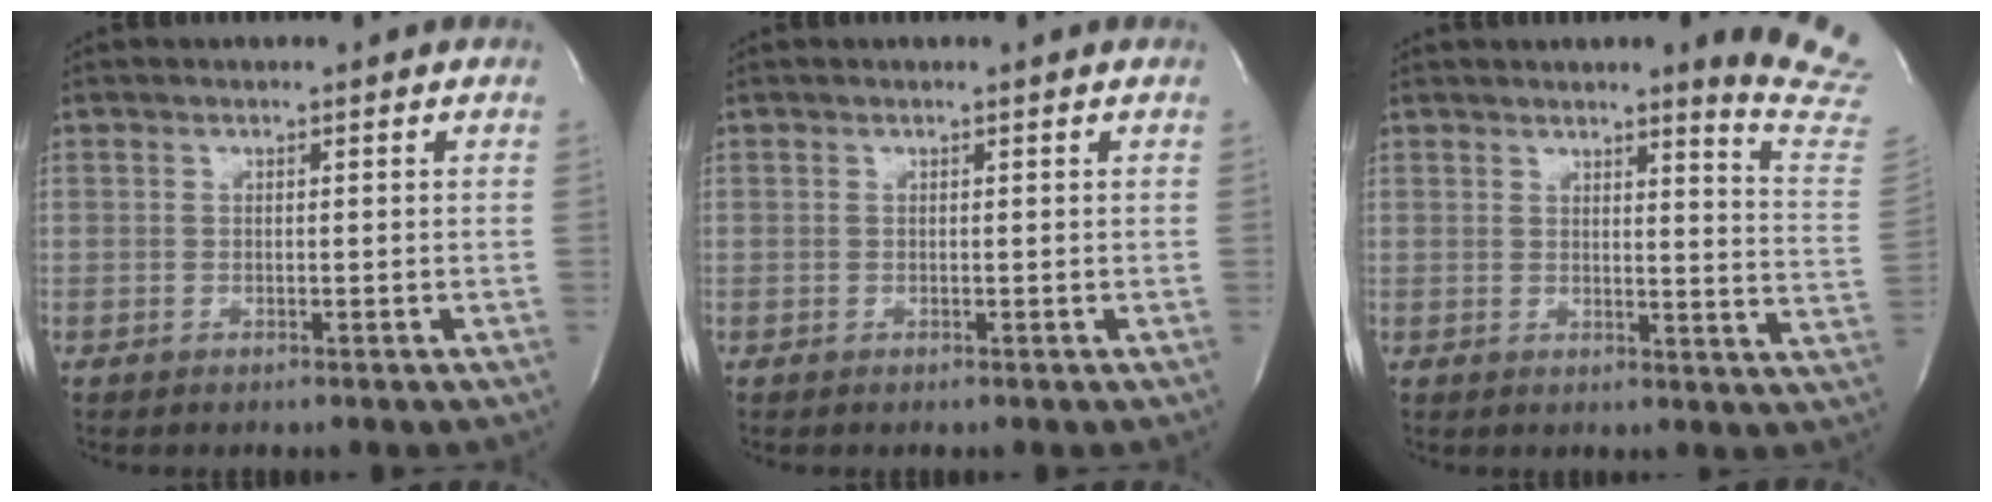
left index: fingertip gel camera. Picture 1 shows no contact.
{"total": 0.0}
{"total": 11.7, "force": [10.3, -0.9, 5.6], "torque": [-0.060, -0.090, 0.094]}